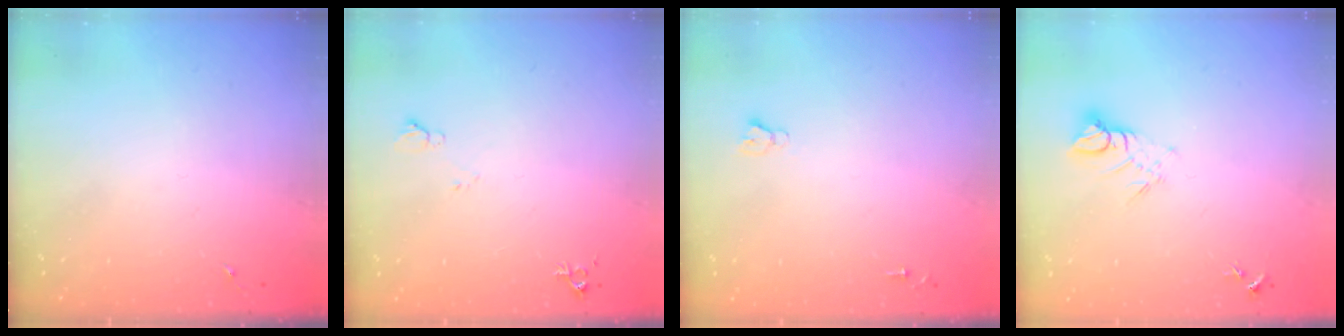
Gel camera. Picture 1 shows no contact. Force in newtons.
{"total": 5.2, "press": 5.1, "slide": 1.1}
{"total": 2.7, "press": 2.7, "slide": 0.0}
{"total": 6.6, "press": 6.6, "slide": 0.5}